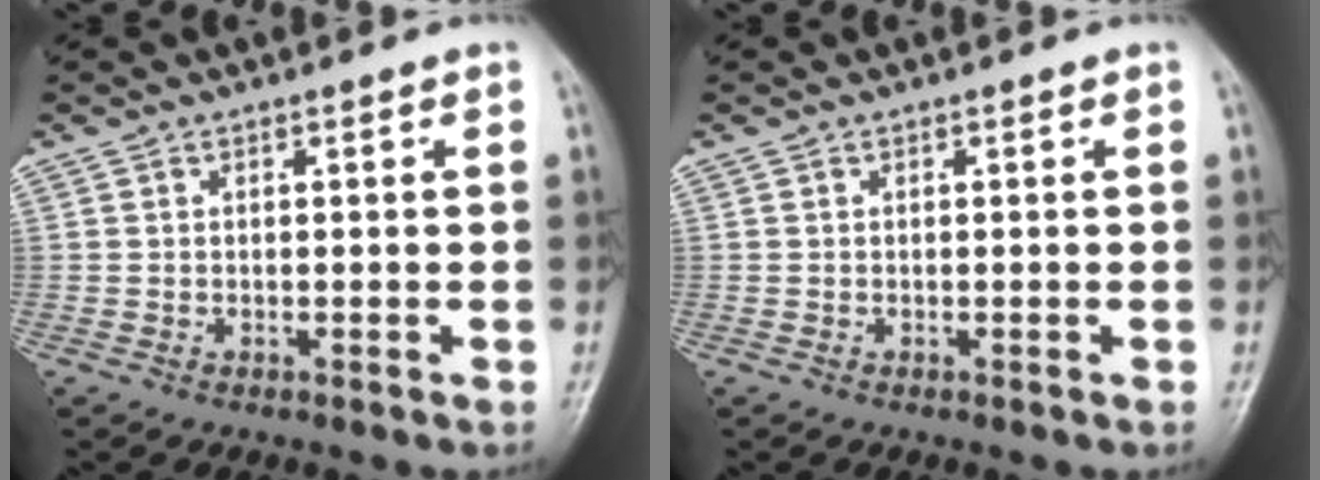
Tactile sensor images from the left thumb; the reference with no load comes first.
{"total": 0.0}